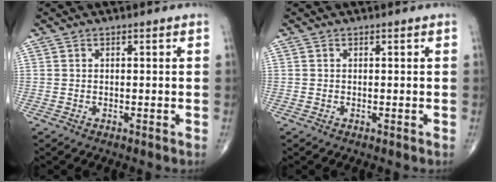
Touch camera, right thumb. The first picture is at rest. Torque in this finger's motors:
{"motor_torque": [0.17, 0.03, 0.08, 0.01, 0.02]}